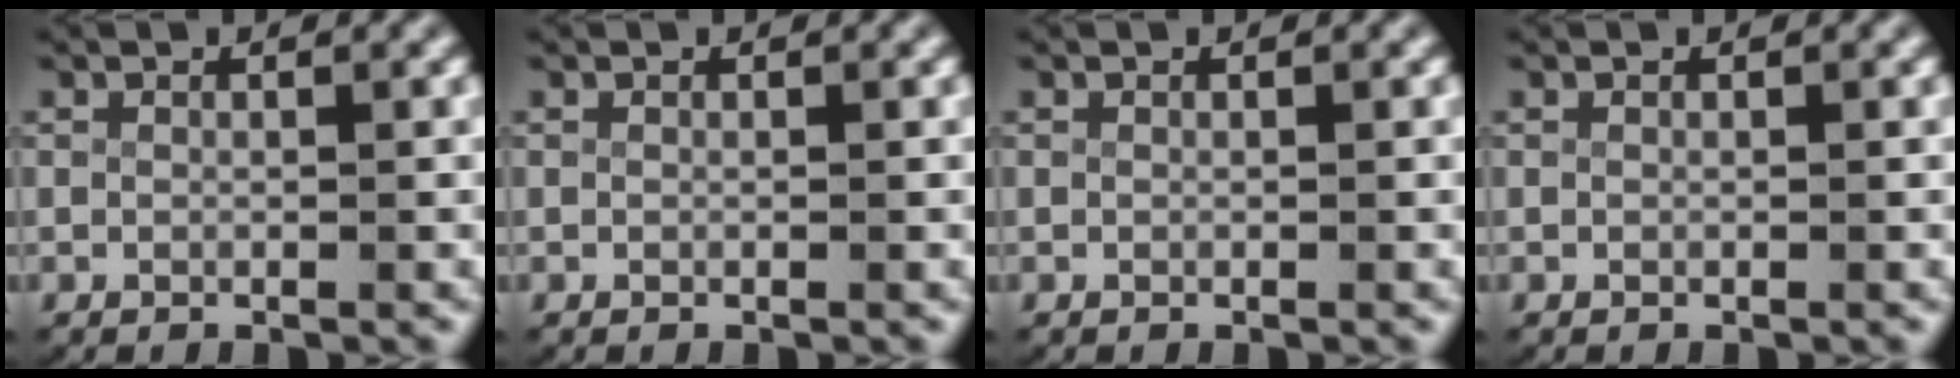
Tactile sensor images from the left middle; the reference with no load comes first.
{"total": 0.0}
{"total": 0.0}
{"total": 0.0}